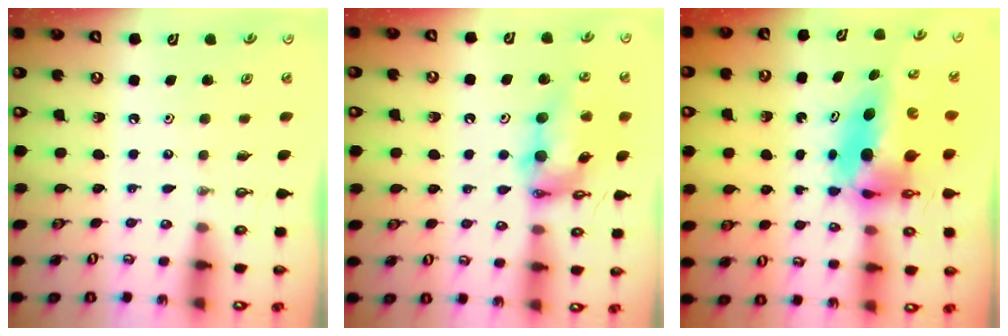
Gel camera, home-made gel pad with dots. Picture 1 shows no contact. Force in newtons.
{"total": 15.7, "press": 15.6, "slide": 2.0}
{"total": 7.6, "press": 7.4, "slide": 1.6}